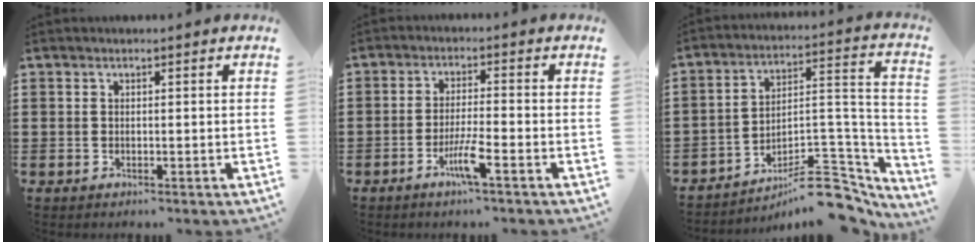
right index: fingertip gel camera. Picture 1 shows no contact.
{"total": 4.6, "force": [-2.6, 0.1, 3.8], "torque": [-0.084, -0.014, -0.051]}
{"total": 10.3, "force": [-8.1, 3.2, 5.5], "torque": [-0.064, 0.033, -0.150]}